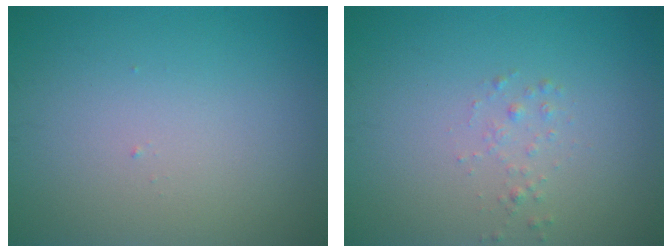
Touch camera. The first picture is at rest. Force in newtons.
{"total": 0.8, "press": 0.7, "slide": 0.1}